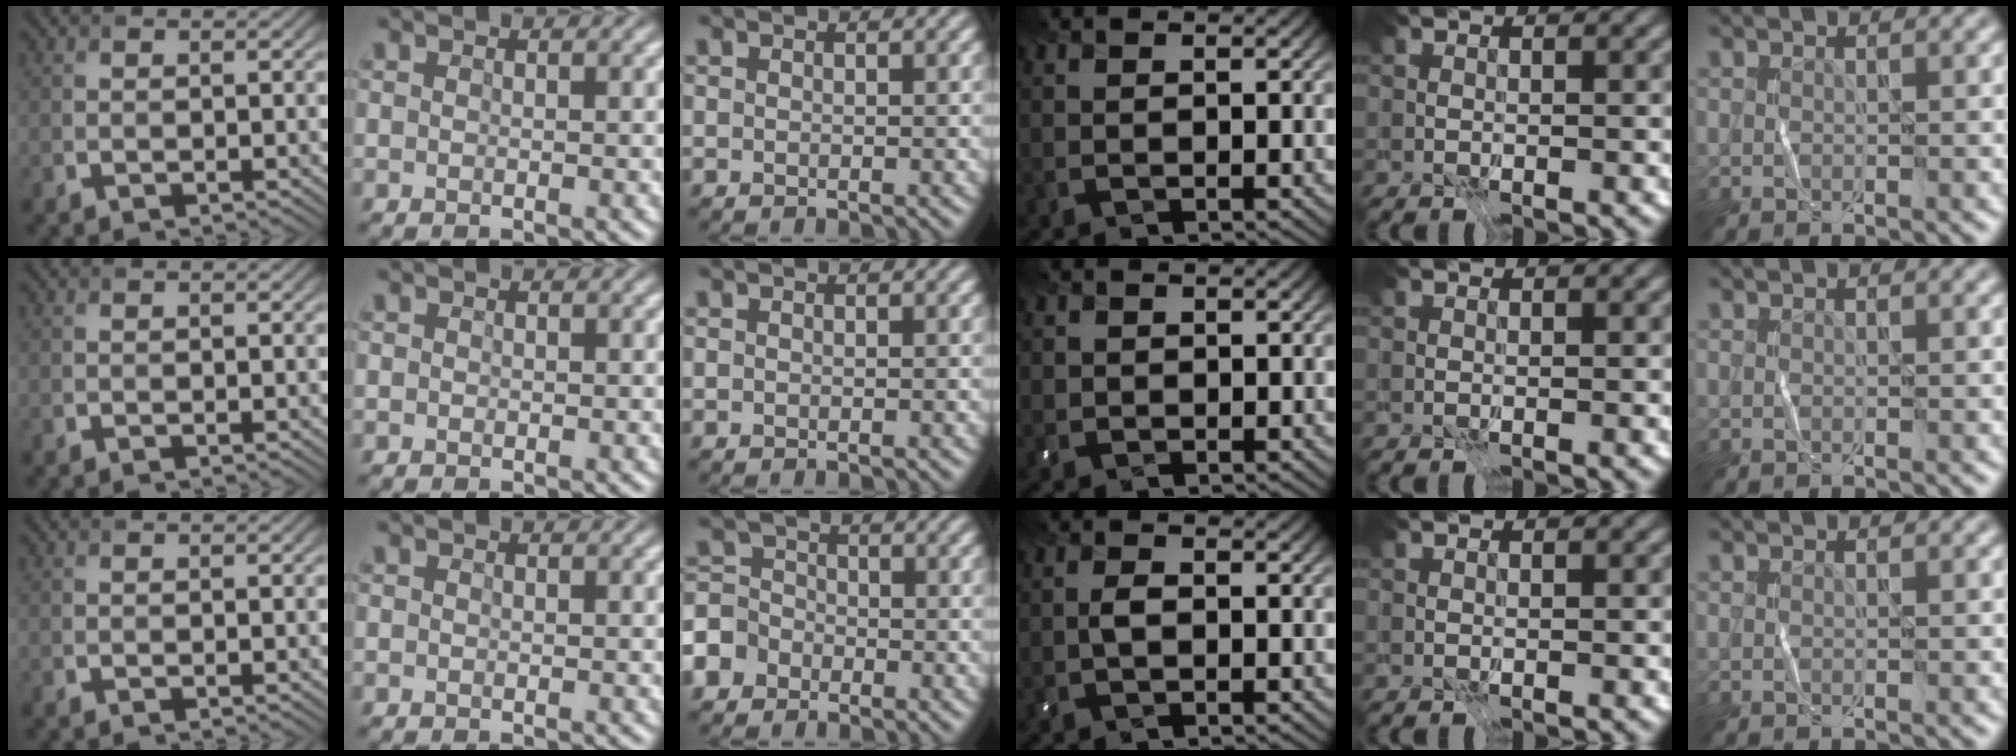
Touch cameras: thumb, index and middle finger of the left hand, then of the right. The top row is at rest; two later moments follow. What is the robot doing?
{"motion": "fold", "object": "receipt paper"}